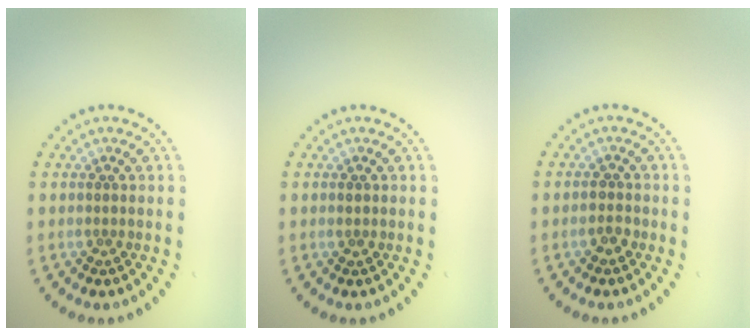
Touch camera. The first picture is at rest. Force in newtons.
{"total": 0.8, "press": 0.8, "slide": 0.1}
{"total": 1.4, "press": 1.4, "slide": 0.2}